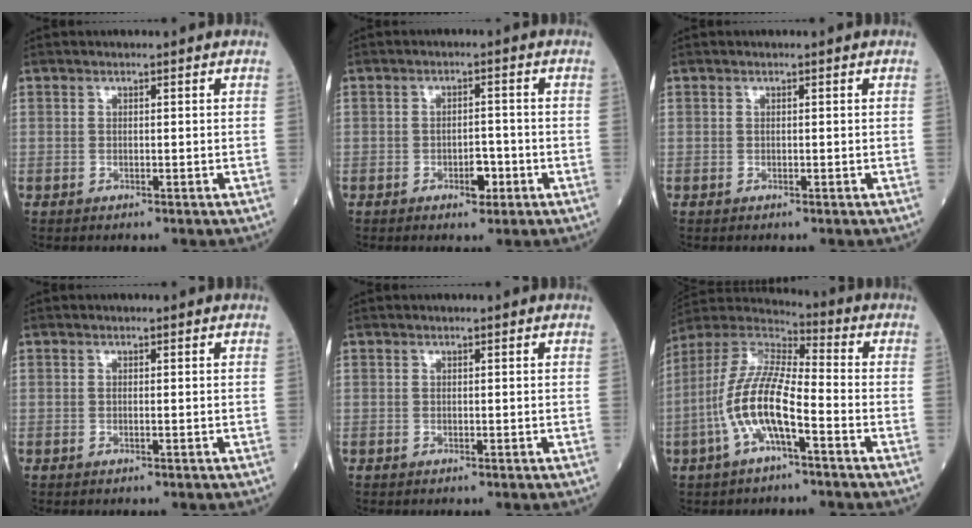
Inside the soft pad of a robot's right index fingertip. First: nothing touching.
{"total": 3.4, "force": [-1.4, 1.5, 2.7], "torque": [-0.039, 0.003, -0.018]}
{"total": 0.0}
{"total": 0.6, "force": [0.0, 0.1, 0.6], "torque": [-0.016, -0.003, 0.000]}
{"total": 0.0}
{"total": 12.7, "force": [-4.1, 2.9, 11.7], "torque": [-0.252, 0.009, -0.082]}